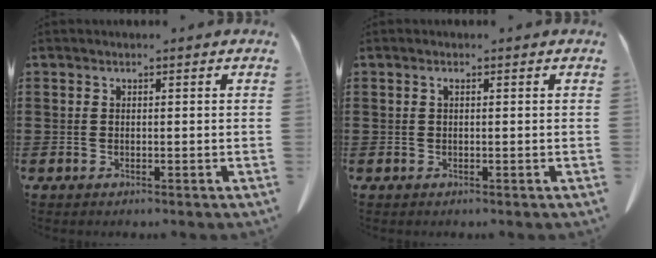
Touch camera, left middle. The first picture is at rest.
{"total": 0.6, "force": [0.1, 0.1, 0.6], "torque": [-0.012, 0.000, 0.002]}